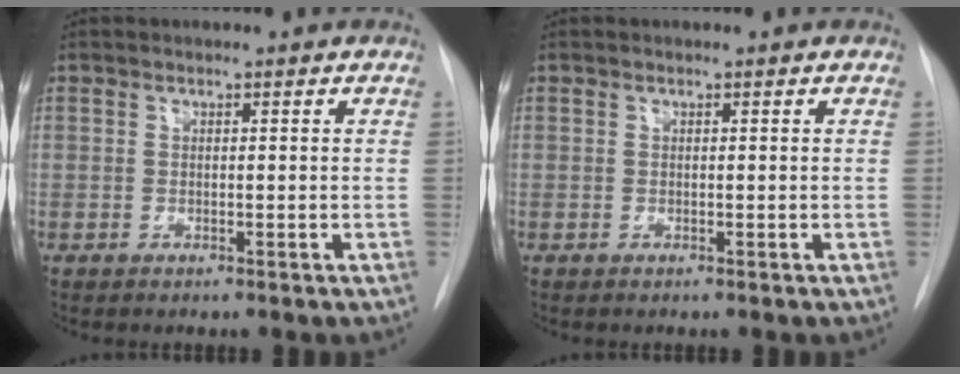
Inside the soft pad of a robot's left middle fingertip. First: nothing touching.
{"total": 0.0}